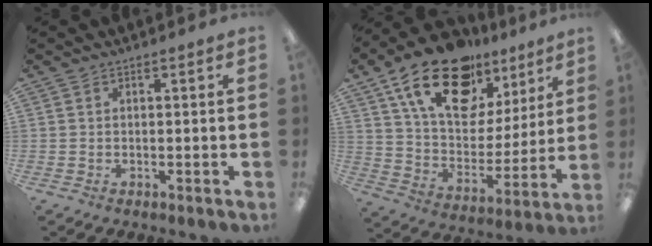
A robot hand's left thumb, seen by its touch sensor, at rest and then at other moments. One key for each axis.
{"total": 22.2, "fx": 14.6, "fy": 11.8, "fz": 11.9, "tx": -0.203, "ty": -0.079, "tz": 0.261}